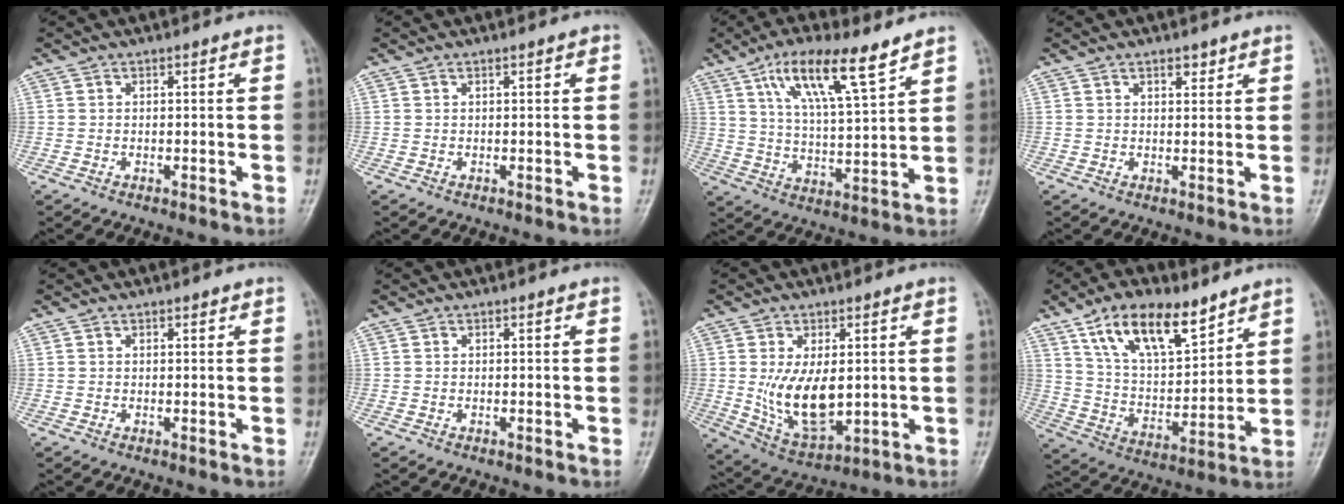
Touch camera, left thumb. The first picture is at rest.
{"total": 0.6, "force": [0.4, 0.2, 0.4], "torque": [-0.006, 0.000, 0.004]}
{"total": 13.5, "force": [8.3, 3.1, 10.2], "torque": [-0.170, -0.033, 0.152]}
{"total": 2.2, "force": [1.5, 1.0, 1.2], "torque": [-0.008, -0.009, 0.023]}
{"total": 0.7, "force": [0.6, 0.3, 0.3], "torque": [-0.004, -0.004, 0.007]}
{"total": 0.0}
{"total": 11.5, "force": [0.6, 6.2, 9.6], "torque": [-0.158, -0.021, 0.030]}
{"total": 16.6, "force": [10.5, 7.3, 10.6], "torque": [-0.149, -0.048, 0.195]}